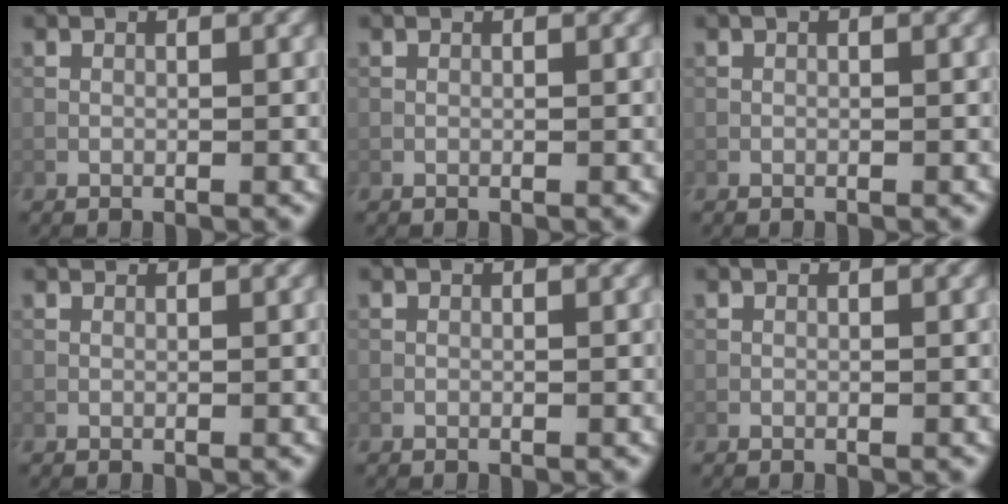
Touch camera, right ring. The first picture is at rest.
{"total": 0.0}
{"total": 0.0}
{"total": 0.6, "force": [0.5, 0.1, 0.2], "torque": [-0.010, -0.001, 0.005]}
{"total": 0.0}
{"total": 0.0}